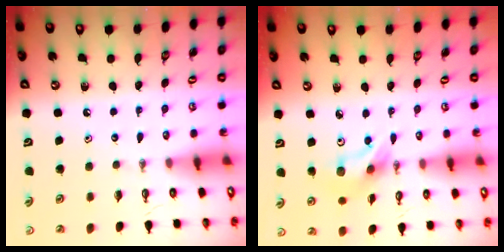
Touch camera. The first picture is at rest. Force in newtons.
{"total": 10.0, "press": 9.3, "slide": 3.9}